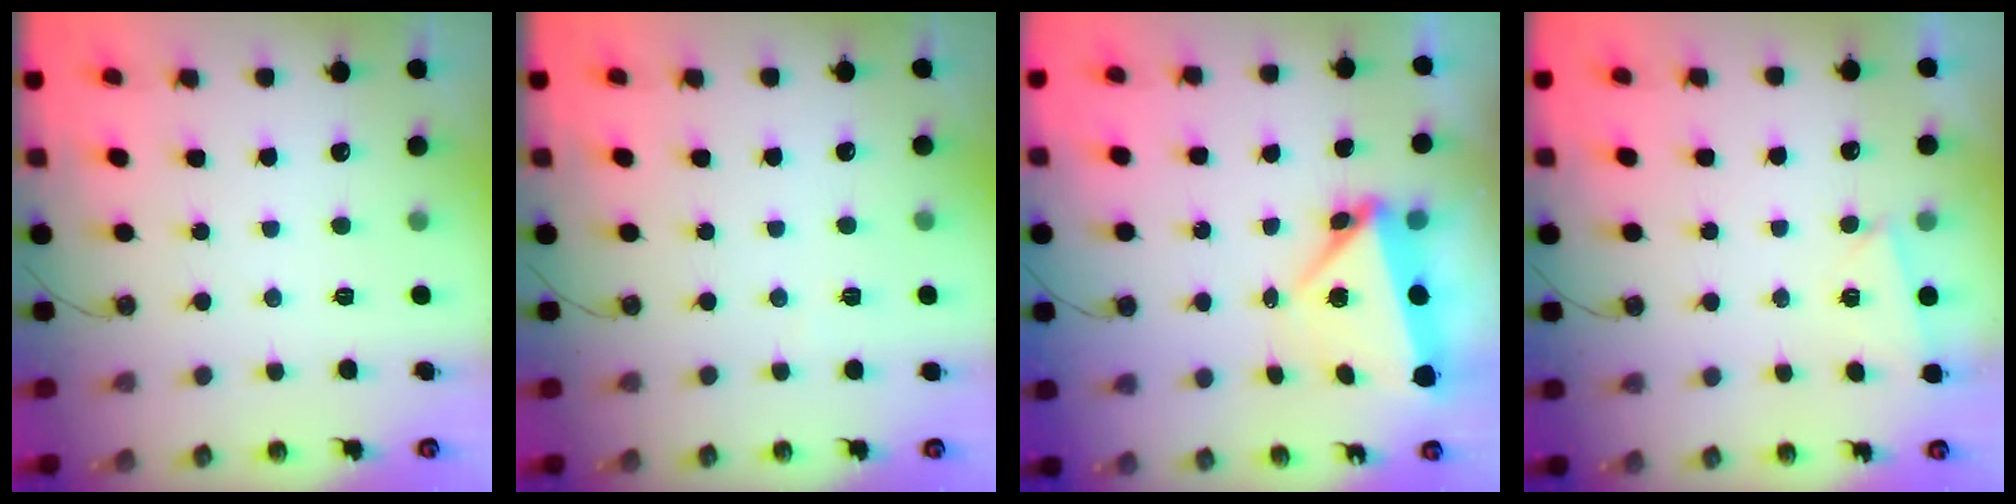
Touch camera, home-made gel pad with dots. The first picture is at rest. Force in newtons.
{"total": 1.8, "press": 1.7, "slide": 0.6}
{"total": 6.1, "press": 6.1, "slide": 0.3}
{"total": 2.5, "press": 1.6, "slide": 1.9}